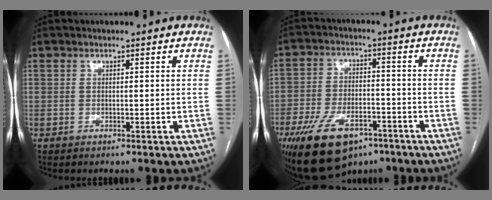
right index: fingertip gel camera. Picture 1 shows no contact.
{"total": 13.7, "force": [-8.3, 6.7, 8.5], "torque": [-0.161, -0.001, -0.136]}